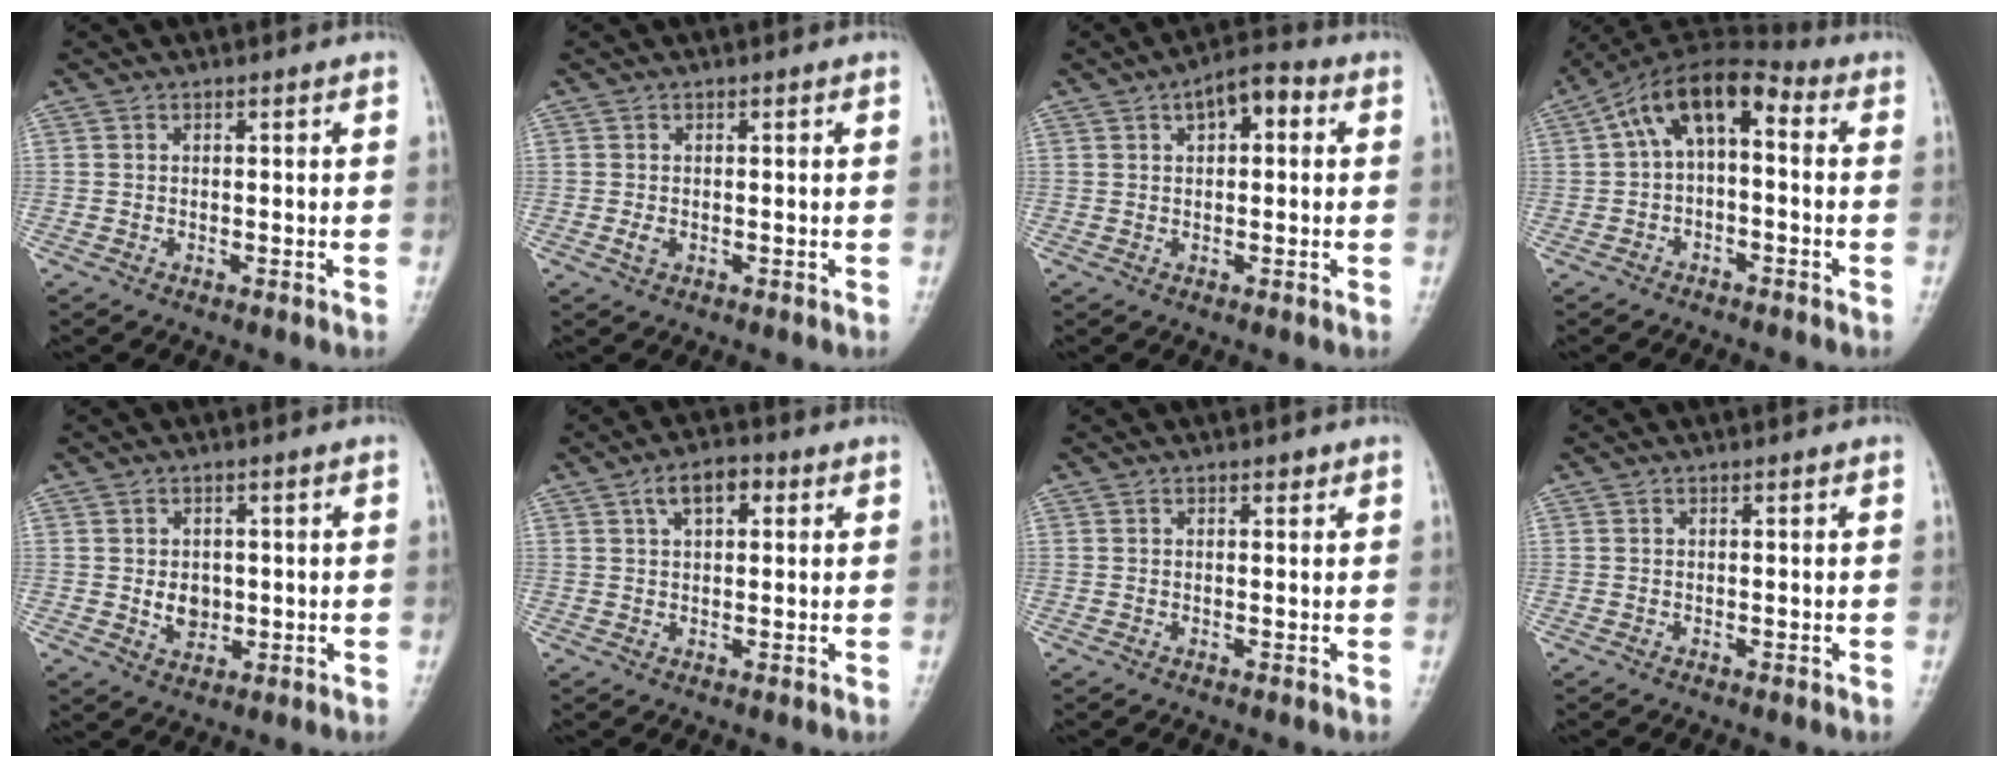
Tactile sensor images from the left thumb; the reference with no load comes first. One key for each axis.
{"total": 1.2, "fx": -0.3, "fy": 0.8, "fz": 0.9, "tx": -0.016, "ty": -0.001, "tz": -0.007}
{"total": 6.4, "fx": 2.1, "fy": 3.3, "fz": 5.1, "tx": -0.059, "ty": 0.018, "tz": 0.022}
{"total": 10.1, "fx": 1.0, "fy": 5.4, "fz": 8.5, "tx": -0.135, "ty": 0.045, "tz": 0.002}
{"total": 4.1, "fx": -0.1, "fy": 3.2, "fz": 2.5, "tx": -0.022, "ty": -0.002, "tz": 0.005}
{"total": 5.4, "fx": 2.1, "fy": 2.9, "fz": 4.0, "tx": -0.057, "ty": 0.009, "tz": 0.029}
{"total": 0.6, "fx": 0.4, "fy": 0.3, "fz": 0.2, "tx": 0.004, "ty": -0.002, "tz": 0.003}
{"total": 0.0}